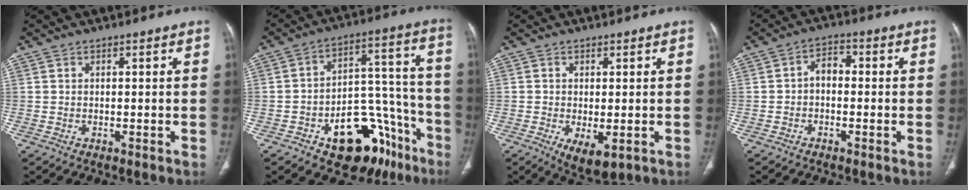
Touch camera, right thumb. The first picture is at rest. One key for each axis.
{"total": 20.6, "fx": -11.2, "fy": 11.3, "fz": 13.1, "tx": -0.117, "ty": 0.105, "tz": -0.153}
{"total": 6.0, "fx": -1.9, "fy": 2.7, "fz": 5.0, "tx": -0.081, "ty": -0.015, "tz": -0.018}
{"total": 3.7, "fx": -0.6, "fy": 2.5, "fz": 2.6, "tx": -0.033, "ty": 0.020, "tz": -0.020}